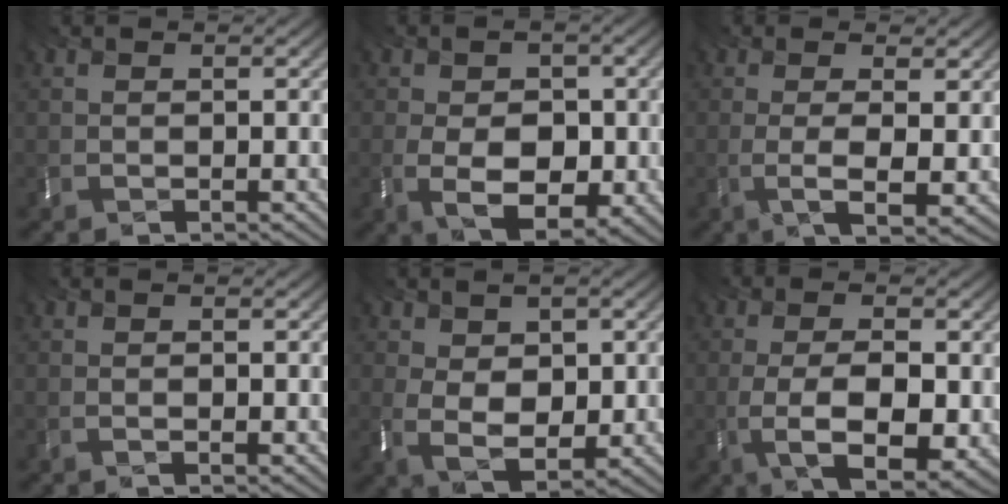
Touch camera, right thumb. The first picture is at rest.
{"total": 7.3, "force": [-1.8, 4.7, 5.3], "torque": [-0.087, -0.019, -0.040]}
{"total": 3.8, "force": [-0.3, 0.3, 3.8], "torque": [-0.064, -0.008, -0.010]}
{"total": 0.5, "force": [0.0, -0.2, 0.5], "torque": [-0.004, -0.004, -0.002]}
{"total": 6.0, "force": [0.4, 4.0, 4.5], "torque": [-0.100, -0.019, 0.001]}
{"total": 7.4, "force": [-2.2, 2.4, 6.6], "torque": [-0.115, -0.017, -0.041]}